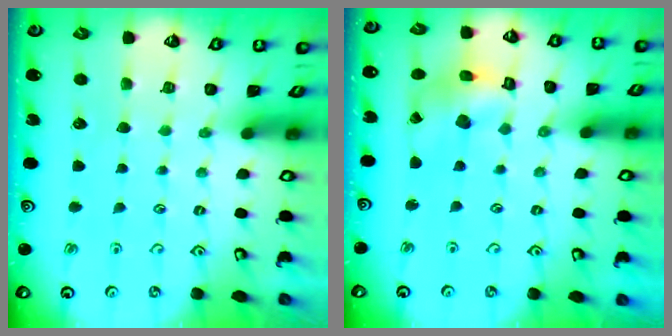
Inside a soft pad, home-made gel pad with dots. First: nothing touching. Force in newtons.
{"total": 9.3, "press": 9.3, "slide": 1.0}